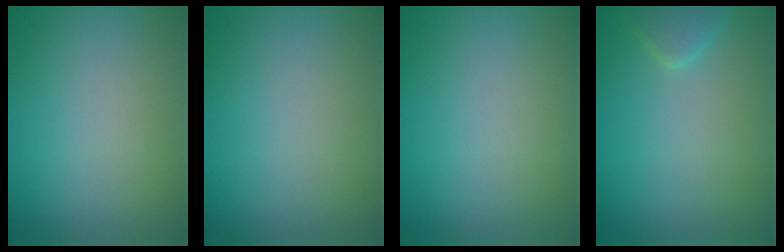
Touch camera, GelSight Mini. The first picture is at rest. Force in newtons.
{"total": 0.0}
{"total": 0.0}
{"total": 1.8, "press": 1.8, "slide": 0.1}